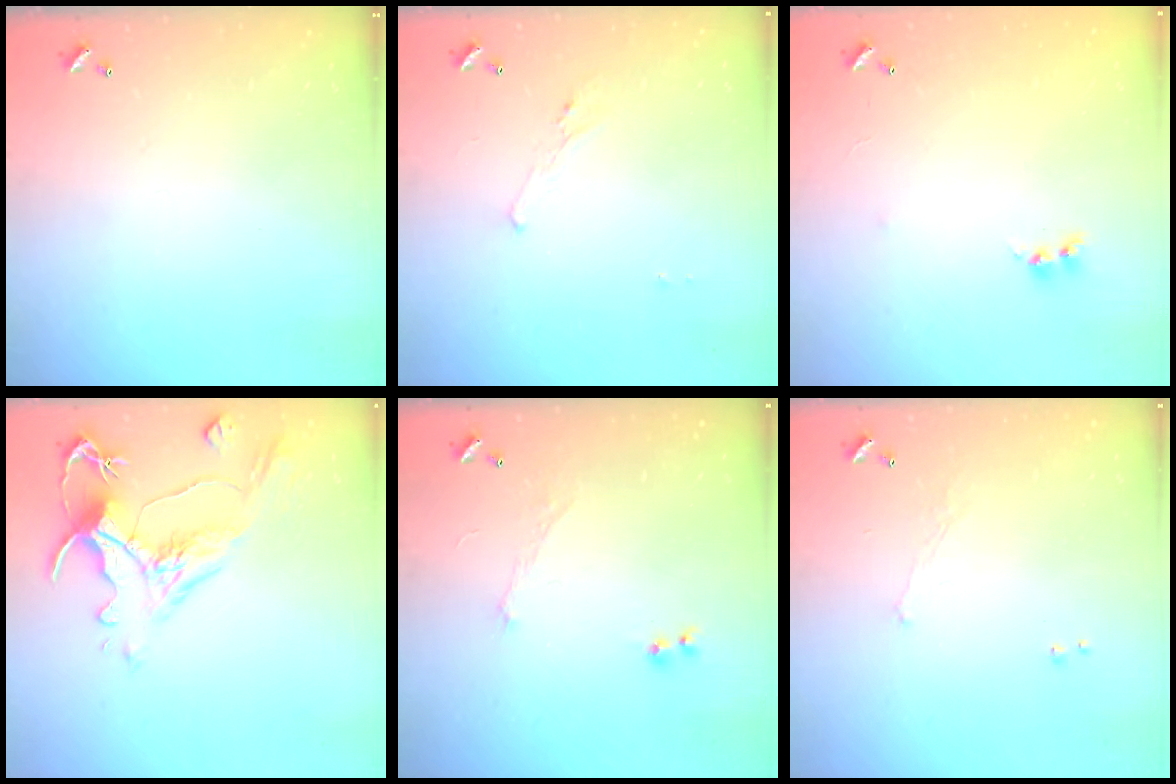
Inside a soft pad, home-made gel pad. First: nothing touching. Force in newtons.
{"total": 0.8, "press": 0.4, "slide": 0.7}
{"total": 7.2, "press": 7.2, "slide": 0.7}
{"total": 1.5, "press": 0.1, "slide": 1.5}
{"total": 1.2, "press": 1.0, "slide": 0.8}
{"total": 1.1, "press": 1.0, "slide": 0.6}